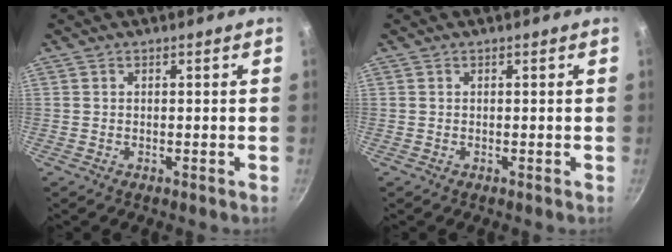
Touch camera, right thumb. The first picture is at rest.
{"total": 0.0}